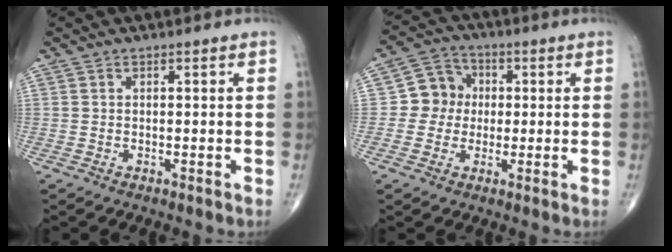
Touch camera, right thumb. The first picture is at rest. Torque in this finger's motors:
{"motor_torque": [-0.47, 0.49, 0.03, 0.00, 0.02]}